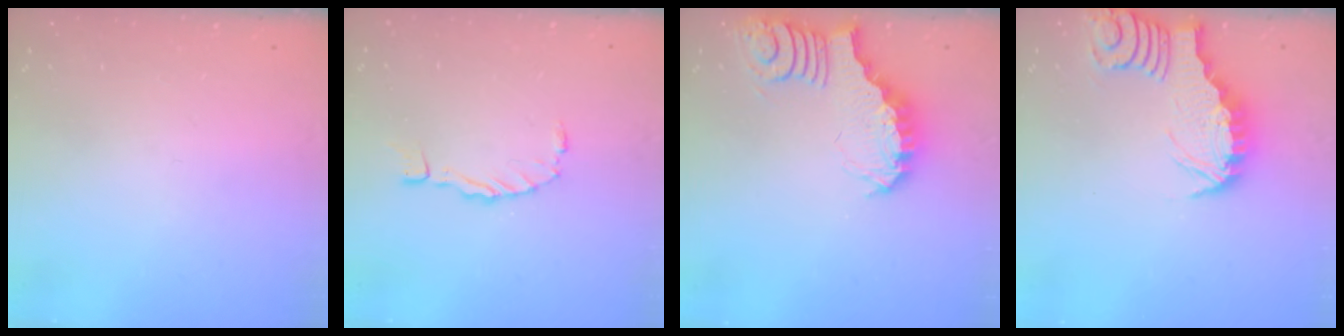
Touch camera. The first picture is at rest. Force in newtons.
{"total": 0.0}
{"total": 3.9, "press": 3.9, "slide": 0.6}
{"total": 3.0, "press": 2.9, "slide": 0.3}